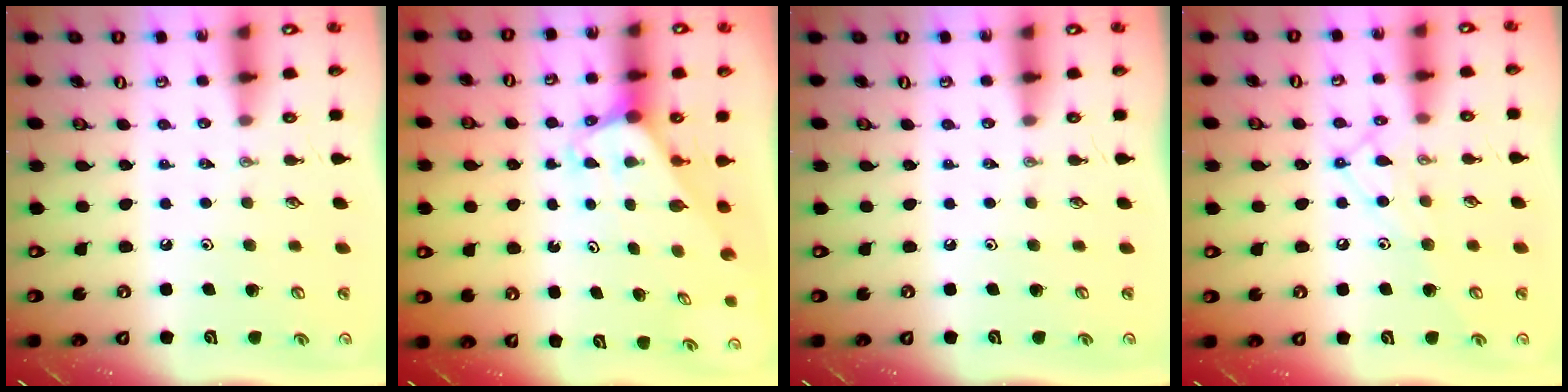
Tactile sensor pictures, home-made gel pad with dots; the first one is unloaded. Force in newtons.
{"total": 2.0, "press": 2.0, "slide": 0.1}
{"total": 0.0}
{"total": 11.7, "press": 11.6, "slide": 0.7}